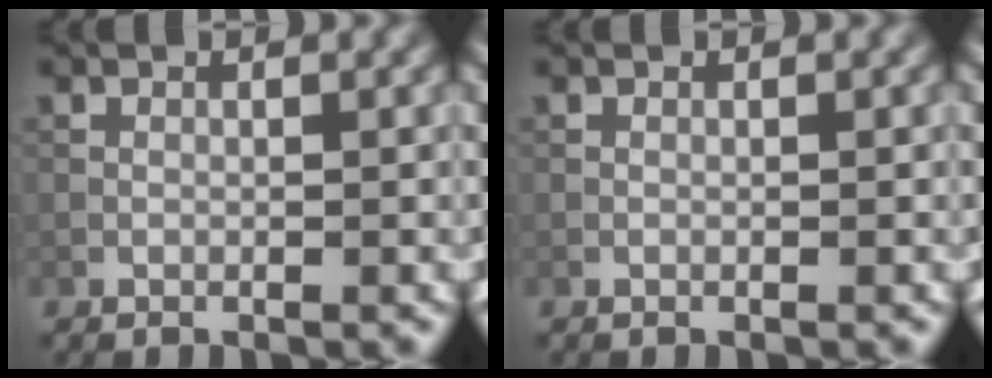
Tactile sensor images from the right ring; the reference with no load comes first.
{"total": 0.0}